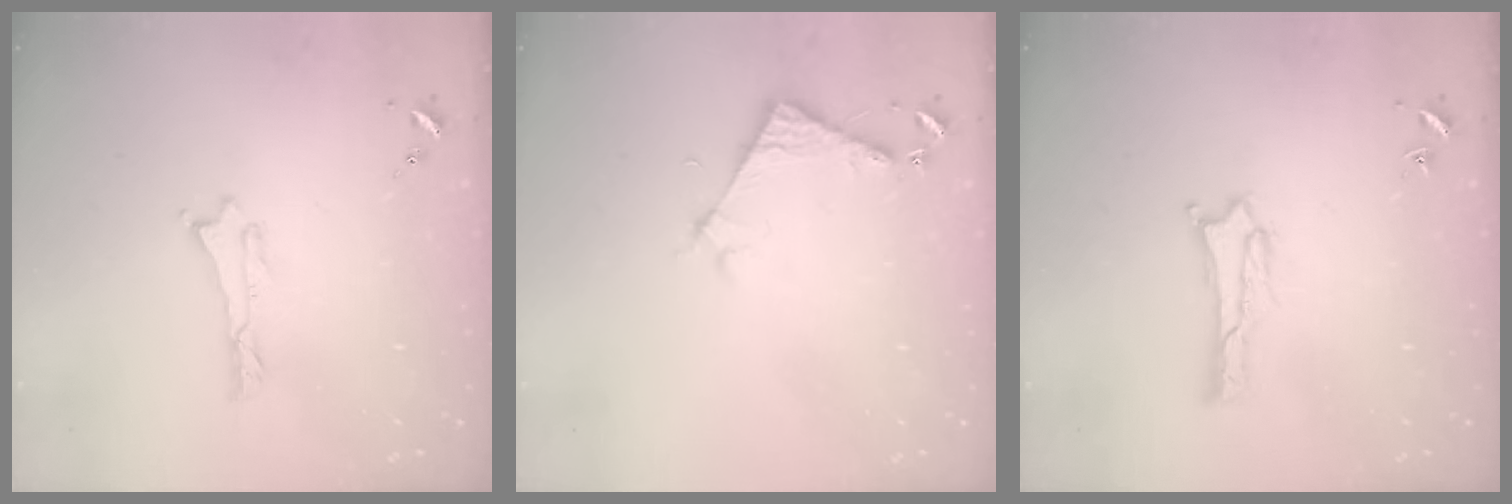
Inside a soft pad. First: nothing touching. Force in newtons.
{"total": 4.3, "press": 4.3, "slide": 0.4}
{"total": 1.9, "press": 1.9, "slide": 0.1}